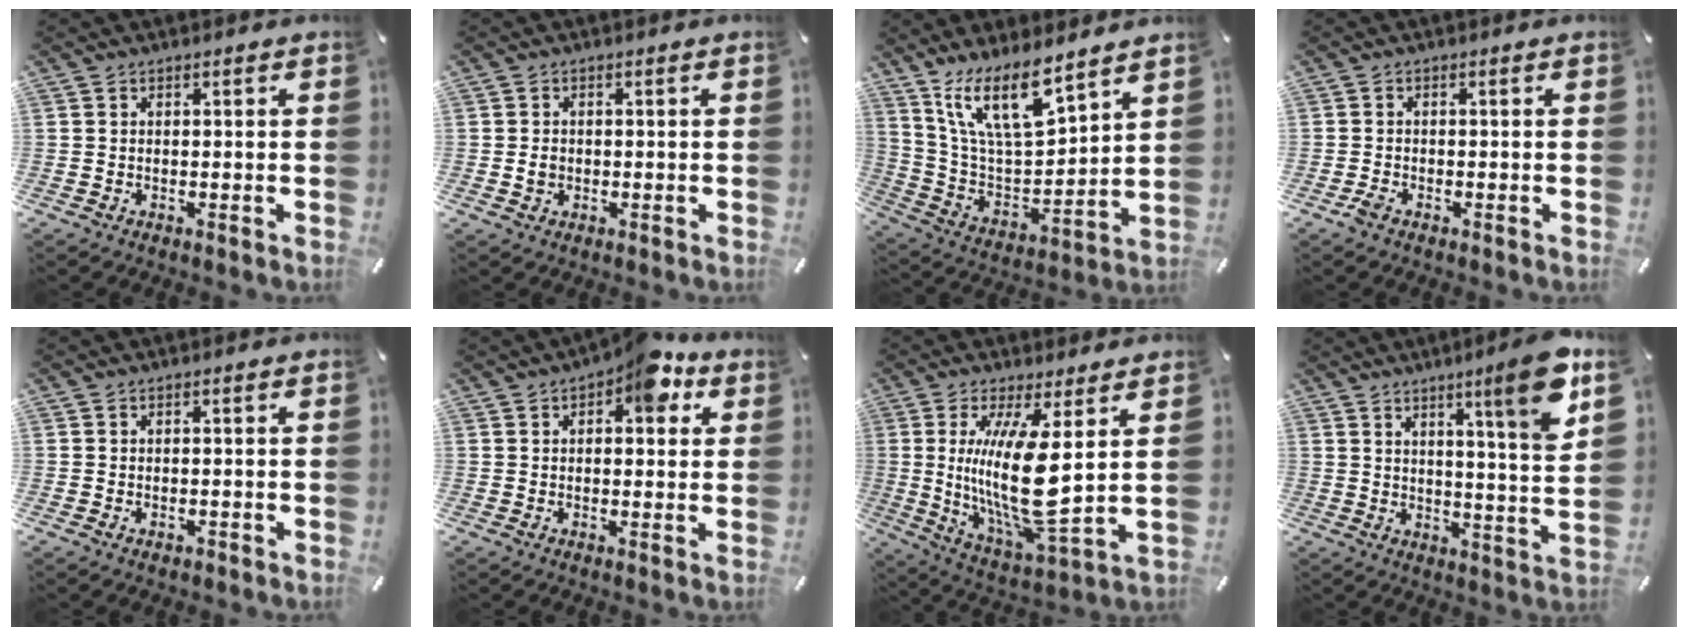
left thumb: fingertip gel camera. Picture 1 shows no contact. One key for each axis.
{"total": 2.0, "fx": -0.2, "fy": 1.7, "fz": 1.0, "tx": -0.019, "ty": 0.005, "tz": -0.005}
{"total": 15.9, "fx": 11.2, "fy": 5.8, "fz": 9.7, "tx": -0.202, "ty": -0.064, "tz": 0.199}
{"total": 1.5, "fx": -1.1, "fy": 0.9, "fz": 0.5, "tx": -0.009, "ty": 0.004, "tz": -0.021}
{"total": 0.7, "fx": -0.4, "fy": 0.4, "fz": 0.3, "tx": -0.006, "ty": 0.000, "tz": -0.007}
{"total": 10.1, "fx": 4.8, "fy": 5.2, "fz": 7.2, "tx": -0.084, "ty": -0.018, "tz": 0.077}
{"total": 18.2, "fx": 2.4, "fy": 4.4, "fz": 17.5, "tx": -0.371, "ty": -0.039, "tz": 0.029}
{"total": 12.6, "fx": 8.2, "fy": 0.2, "fz": 9.6, "tx": -0.137, "ty": -0.051, "tz": 0.121}